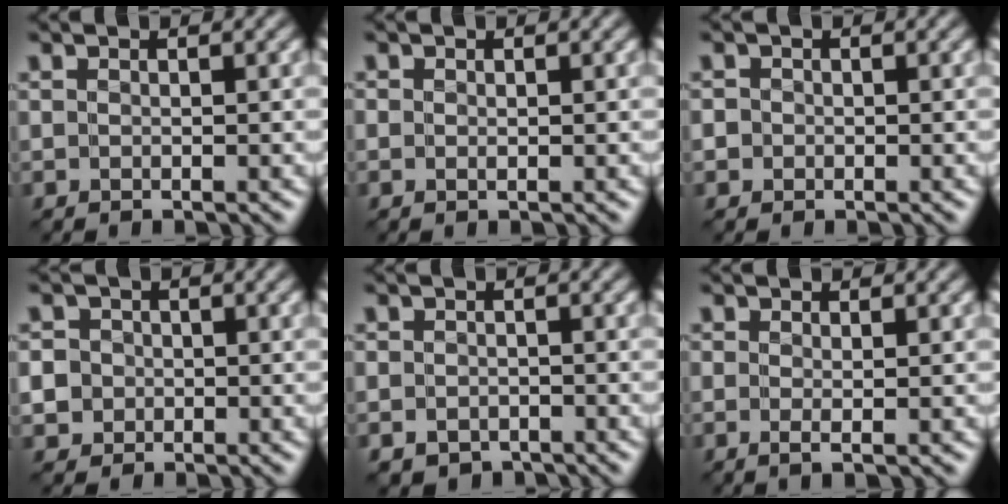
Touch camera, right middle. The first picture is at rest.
{"total": 0.0}
{"total": 0.7, "force": [-0.3, 0.6, -0.2], "torque": [0.012, 0.001, -0.008]}
{"total": 4.9, "force": [-1.3, 4.5, 1.2], "torque": [-0.014, 0.012, -0.048]}
{"total": 2.0, "force": [-1.5, 1.3, 0.4], "torque": [-0.001, -0.002, -0.027]}
{"total": 0.8, "force": [0.0, 0.0, 0.8], "torque": [-0.016, -0.001, -0.002]}